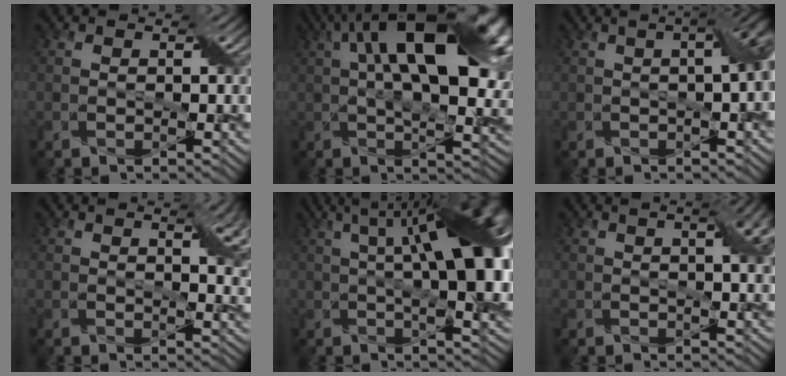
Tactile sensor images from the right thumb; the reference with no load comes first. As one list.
[{"total": 18.1, "force": [5.0, 7.8, 15.6], "torque": [-0.238, 0.033, 0.063]}, {"total": 8.2, "force": [0.4, 3.3, 7.5], "torque": [-0.053, 0.028, -0.013]}, {"total": 4.7, "force": [2.0, 1.7, 3.9], "torque": [-0.048, 0.004, 0.033]}, {"total": 15.9, "force": [2.3, 5.8, 14.6], "torque": [-0.190, 0.034, 0.022]}, {"total": 5.2, "force": [1.5, 2.0, 4.6], "torque": [-0.032, 0.013, 0.008]}]